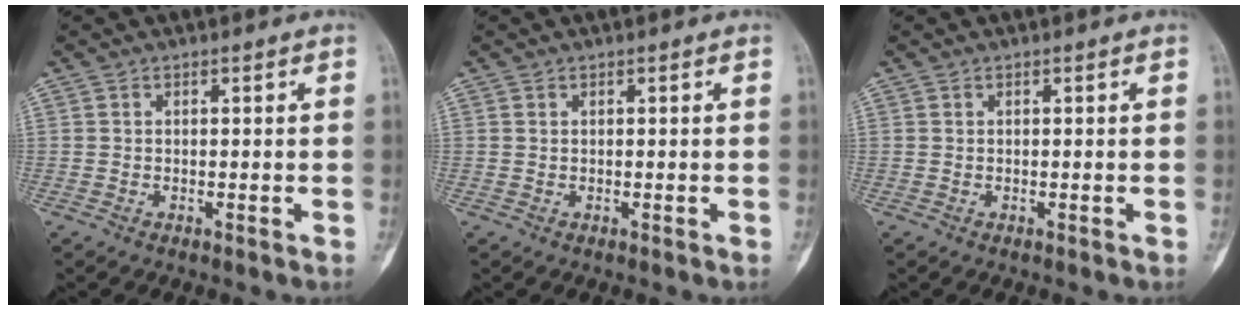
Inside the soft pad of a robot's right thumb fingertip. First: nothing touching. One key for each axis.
{"total": 0.0}
{"total": 0.0}